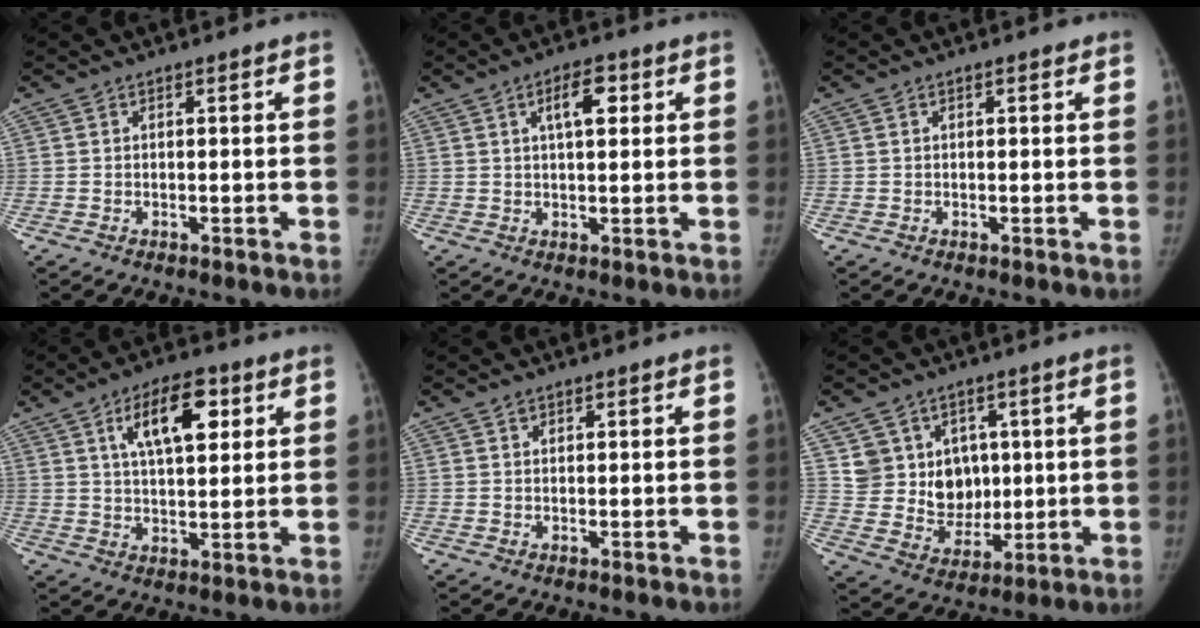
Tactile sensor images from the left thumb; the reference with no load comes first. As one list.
[{"total": 5.6, "force": [2.0, 2.4, 4.7], "torque": [-0.065, 0.000, 0.032]}, {"total": 0.5, "force": [0.3, 0.3, 0.3], "torque": [-0.003, 0.000, 0.001]}, {"total": 11.6, "force": [4.6, 5.3, 9.2], "torque": [-0.126, -0.010, 0.076]}, {"total": 0.8, "force": [0.5, 0.6, 0.2], "torque": [0.001, -0.003, 0.007]}, {"total": 10.8, "force": [3.1, 9.9, 3.1], "torque": [-0.002, -0.007, 0.067]}]